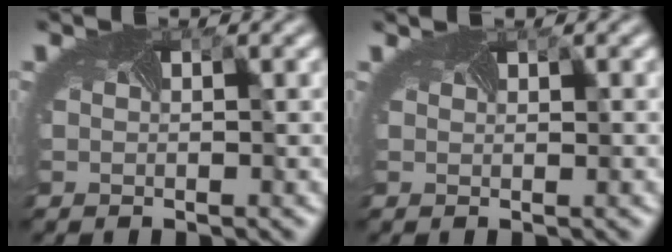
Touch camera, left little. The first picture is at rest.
{"total": 0.5, "force": [0.4, -0.3, -0.2], "torque": [0.002, -0.007, 0.002]}